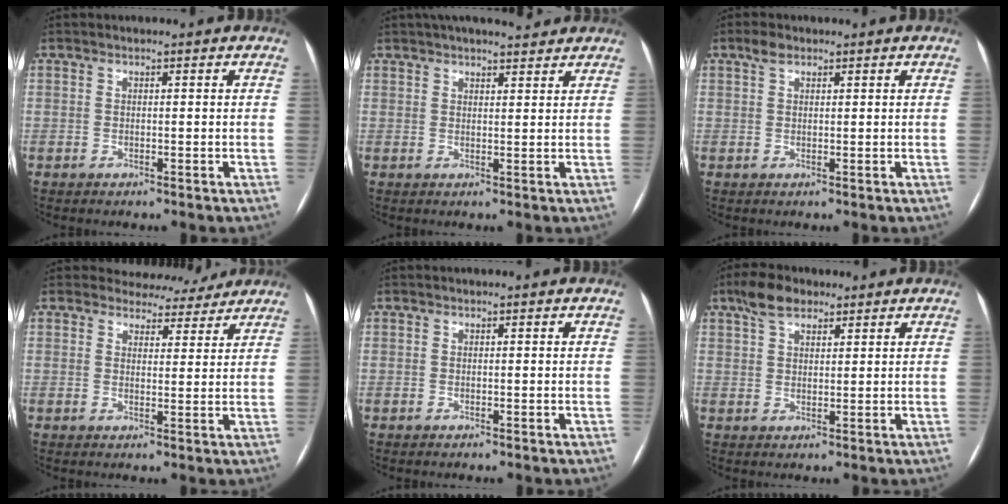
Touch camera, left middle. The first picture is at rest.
{"total": 7.9, "force": [6.8, 1.7, 3.5], "torque": [-0.049, 0.022, 0.092]}
{"total": 1.9, "force": [1.3, 0.9, 1.1], "torque": [-0.025, 0.013, 0.025]}
{"total": 6.5, "force": [6.0, 2.5, -0.1], "torque": [0.013, 0.000, 0.064]}
{"total": 0.0}
{"total": 5.2, "force": [3.6, 2.4, 2.8], "torque": [-0.058, 0.021, 0.067]}